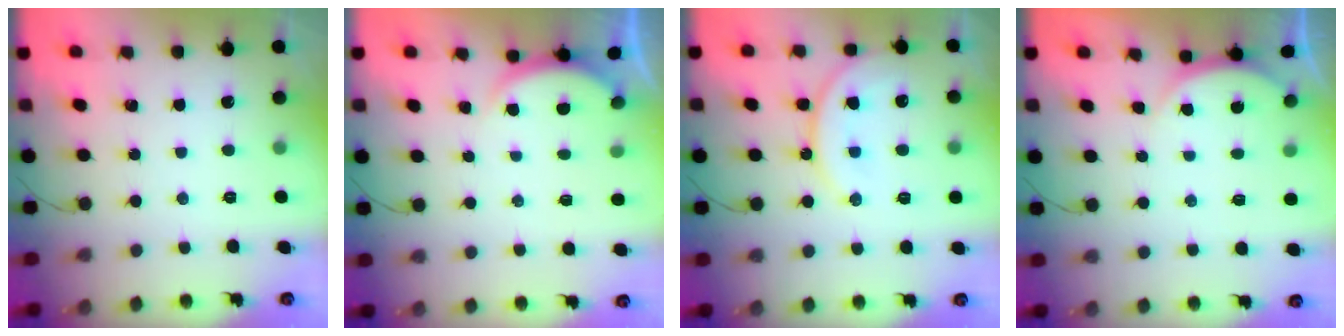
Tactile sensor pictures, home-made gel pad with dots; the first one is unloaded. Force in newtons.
{"total": 1.6, "press": 1.5, "slide": 0.6}
{"total": 15.0, "press": 14.9, "slide": 1.7}
{"total": 3.6, "press": 3.1, "slide": 1.8}